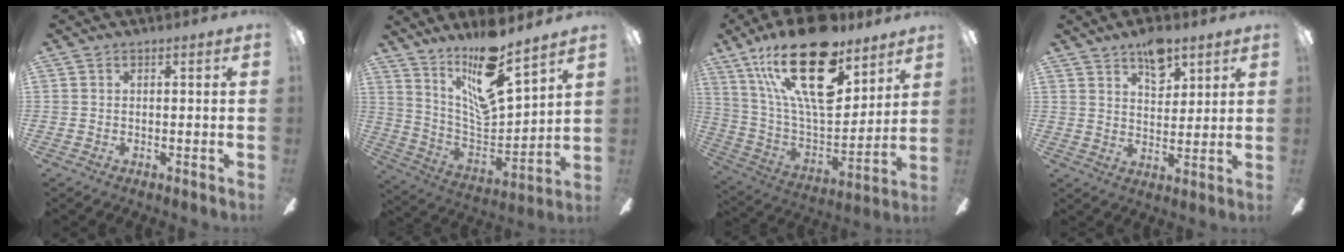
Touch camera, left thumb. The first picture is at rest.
{"total": 17.2, "force": [12.6, 4.3, 10.9], "torque": [-0.199, -0.089, 0.215]}
{"total": 26.7, "force": [15.9, 10.8, 18.5], "torque": [-0.343, -0.091, 0.274]}
{"total": 9.1, "force": [6.0, 4.7, 4.9], "torque": [-0.053, -0.029, 0.102]}